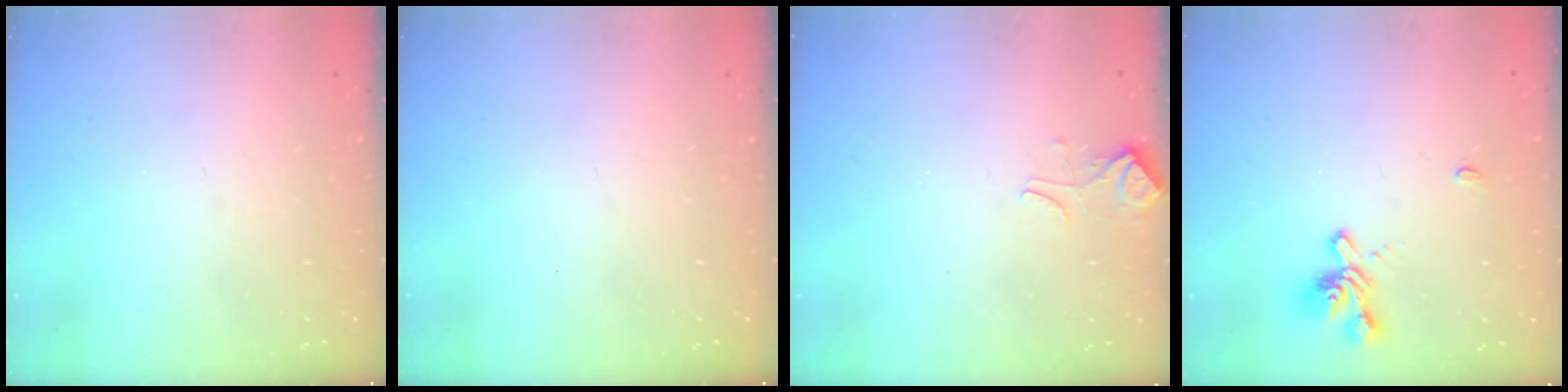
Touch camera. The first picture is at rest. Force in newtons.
{"total": 0.0}
{"total": 3.0, "press": 3.0, "slide": 0.5}
{"total": 1.5, "press": 1.0, "slide": 1.1}